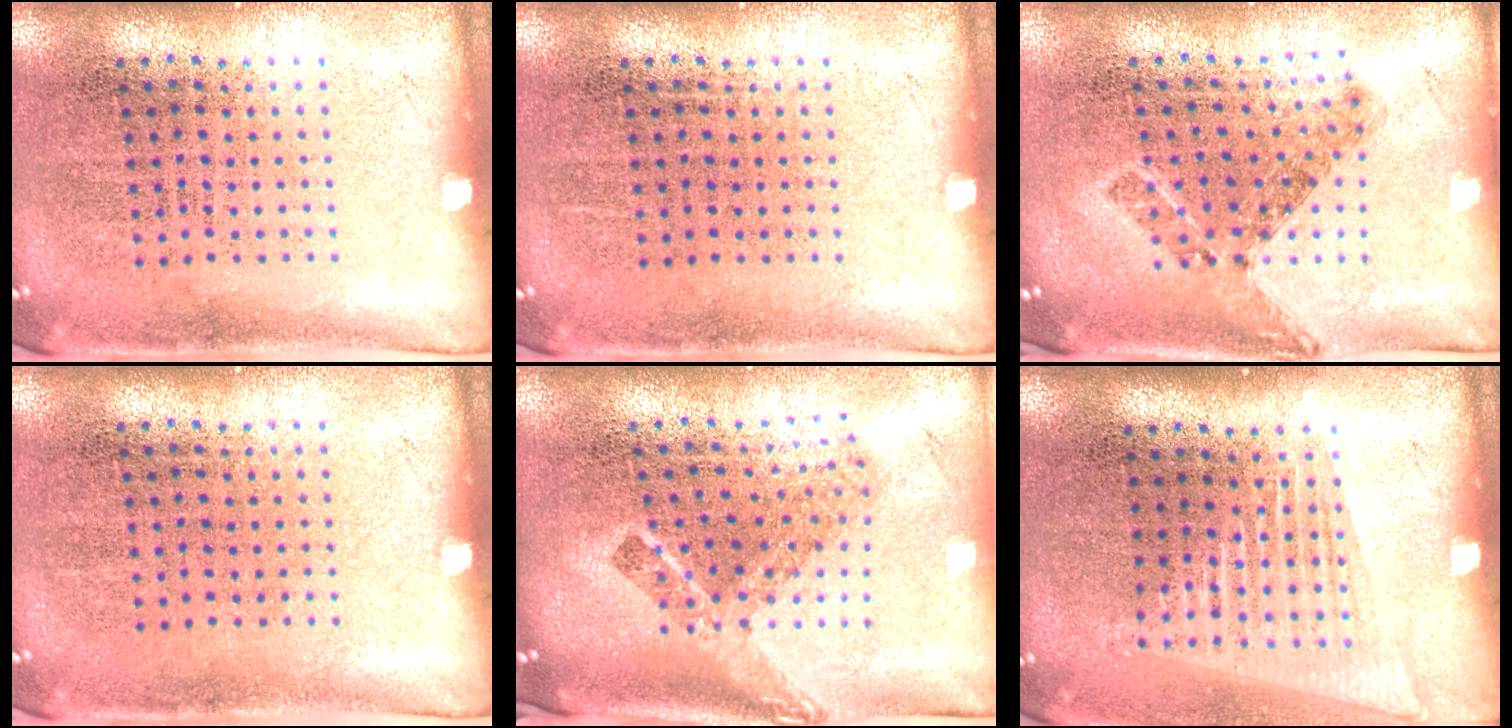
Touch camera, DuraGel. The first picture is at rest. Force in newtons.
{"total": 0.0}
{"total": 0.8, "press": 0.7, "slide": 0.3}
{"total": 0.0}
{"total": 2.2, "press": 1.5, "slide": 1.7}
{"total": 1.5, "press": 1.3, "slide": 0.6}